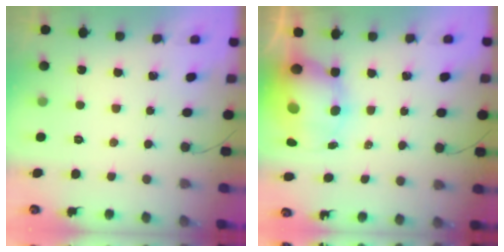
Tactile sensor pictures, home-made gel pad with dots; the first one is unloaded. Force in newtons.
{"total": 10.6, "press": 10.2, "slide": 2.9}